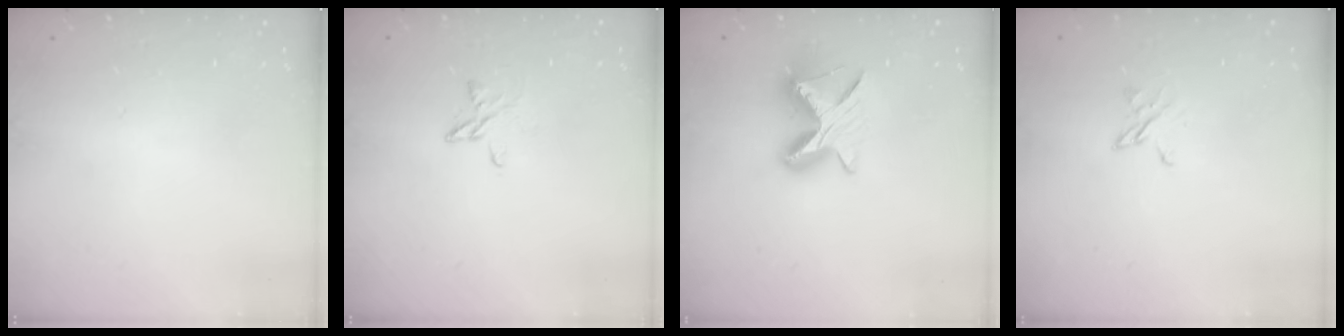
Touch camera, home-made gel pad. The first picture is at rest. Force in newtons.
{"total": 4.7, "press": 4.7, "slide": 0.4}
{"total": 8.9, "press": 8.8, "slide": 1.0}
{"total": 3.7, "press": 3.6, "slide": 0.4}